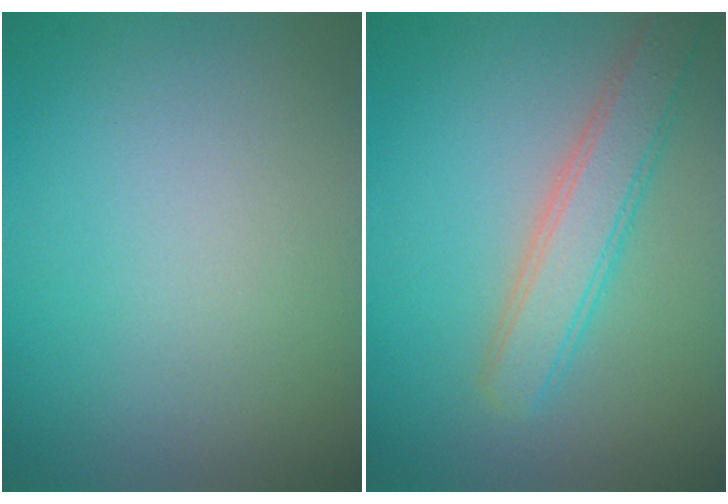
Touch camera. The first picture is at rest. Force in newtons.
{"total": 3.7, "press": 3.7, "slide": 0.2}